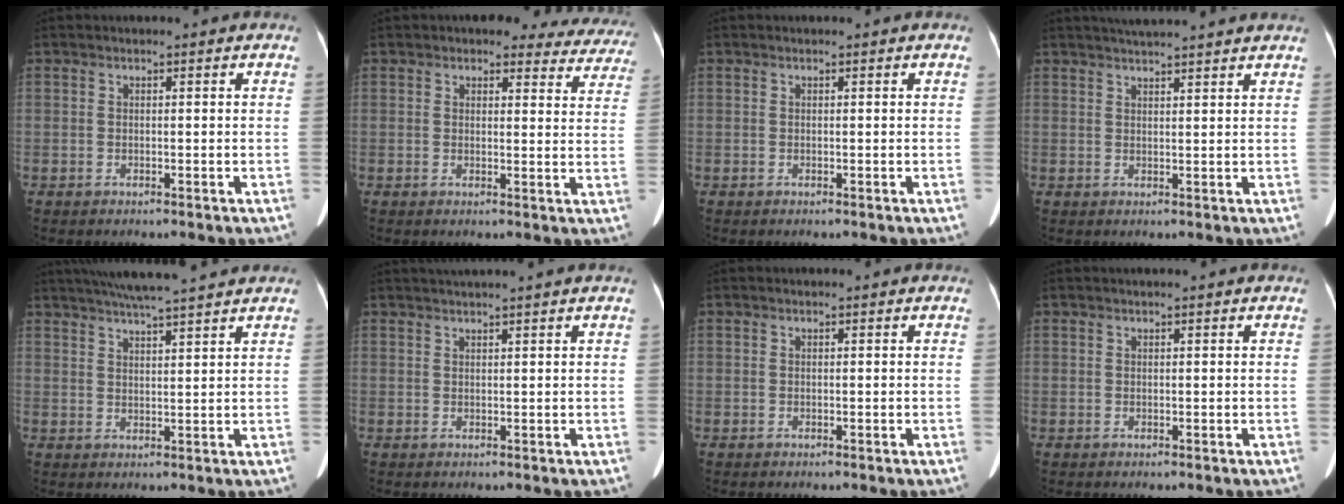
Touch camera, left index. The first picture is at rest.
{"total": 13.1, "force": [11.9, 4.7, 2.8], "torque": [0.013, -0.012, 0.101]}
{"total": 0.0}
{"total": 9.1, "force": [8.2, -0.3, 3.8], "torque": [-0.060, 0.030, 0.104]}
{"total": 11.0, "force": [9.7, -0.4, 5.3], "torque": [-0.089, 0.025, 0.137]}
{"total": 3.8, "force": [3.2, -1.1, 1.7], "torque": [-0.019, 0.023, 0.053]}
{"total": 0.0}
{"total": 0.7, "force": [0.6, -0.1, 0.4], "torque": [-0.006, 0.010, 0.014]}